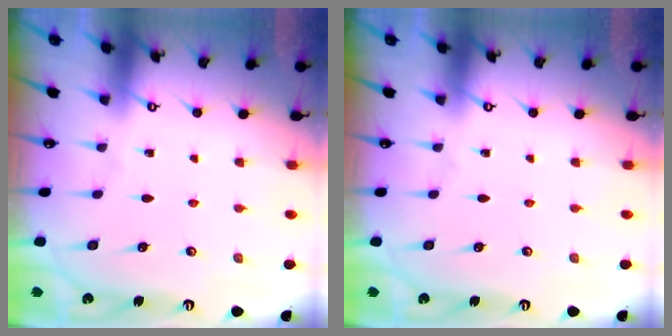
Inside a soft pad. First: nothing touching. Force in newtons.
{"total": 0.0}